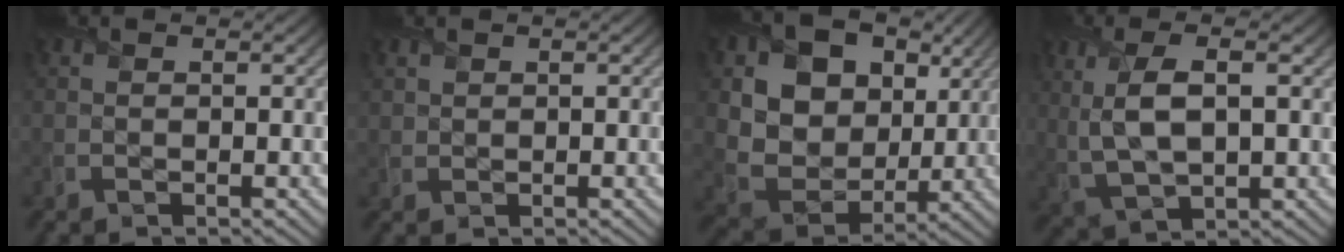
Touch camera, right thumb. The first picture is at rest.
{"total": 1.0, "force": [0.8, 0.6, 0.1], "torque": [-0.006, -0.003, 0.019]}
{"total": 13.6, "force": [4.4, 10.6, 7.3], "torque": [-0.200, 0.020, 0.089]}
{"total": 7.6, "force": [1.4, 3.4, 6.7], "torque": [-0.150, 0.002, 0.027]}